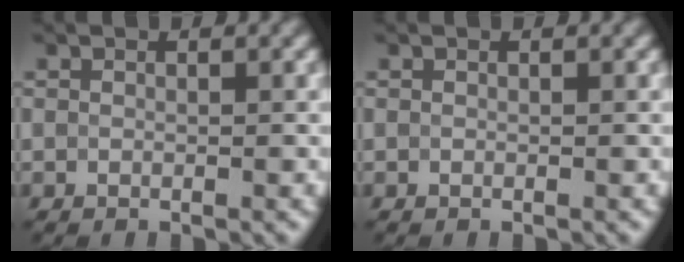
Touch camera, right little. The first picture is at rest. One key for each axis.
{"total": 0.0}